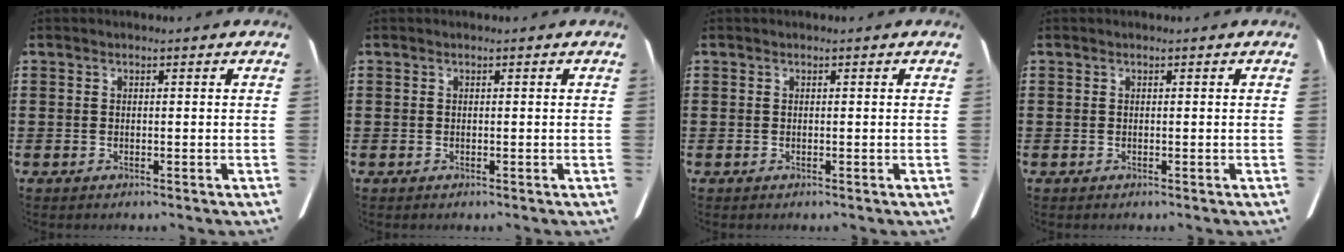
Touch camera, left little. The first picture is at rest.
{"total": 0.0}
{"total": 0.0}
{"total": 0.0}